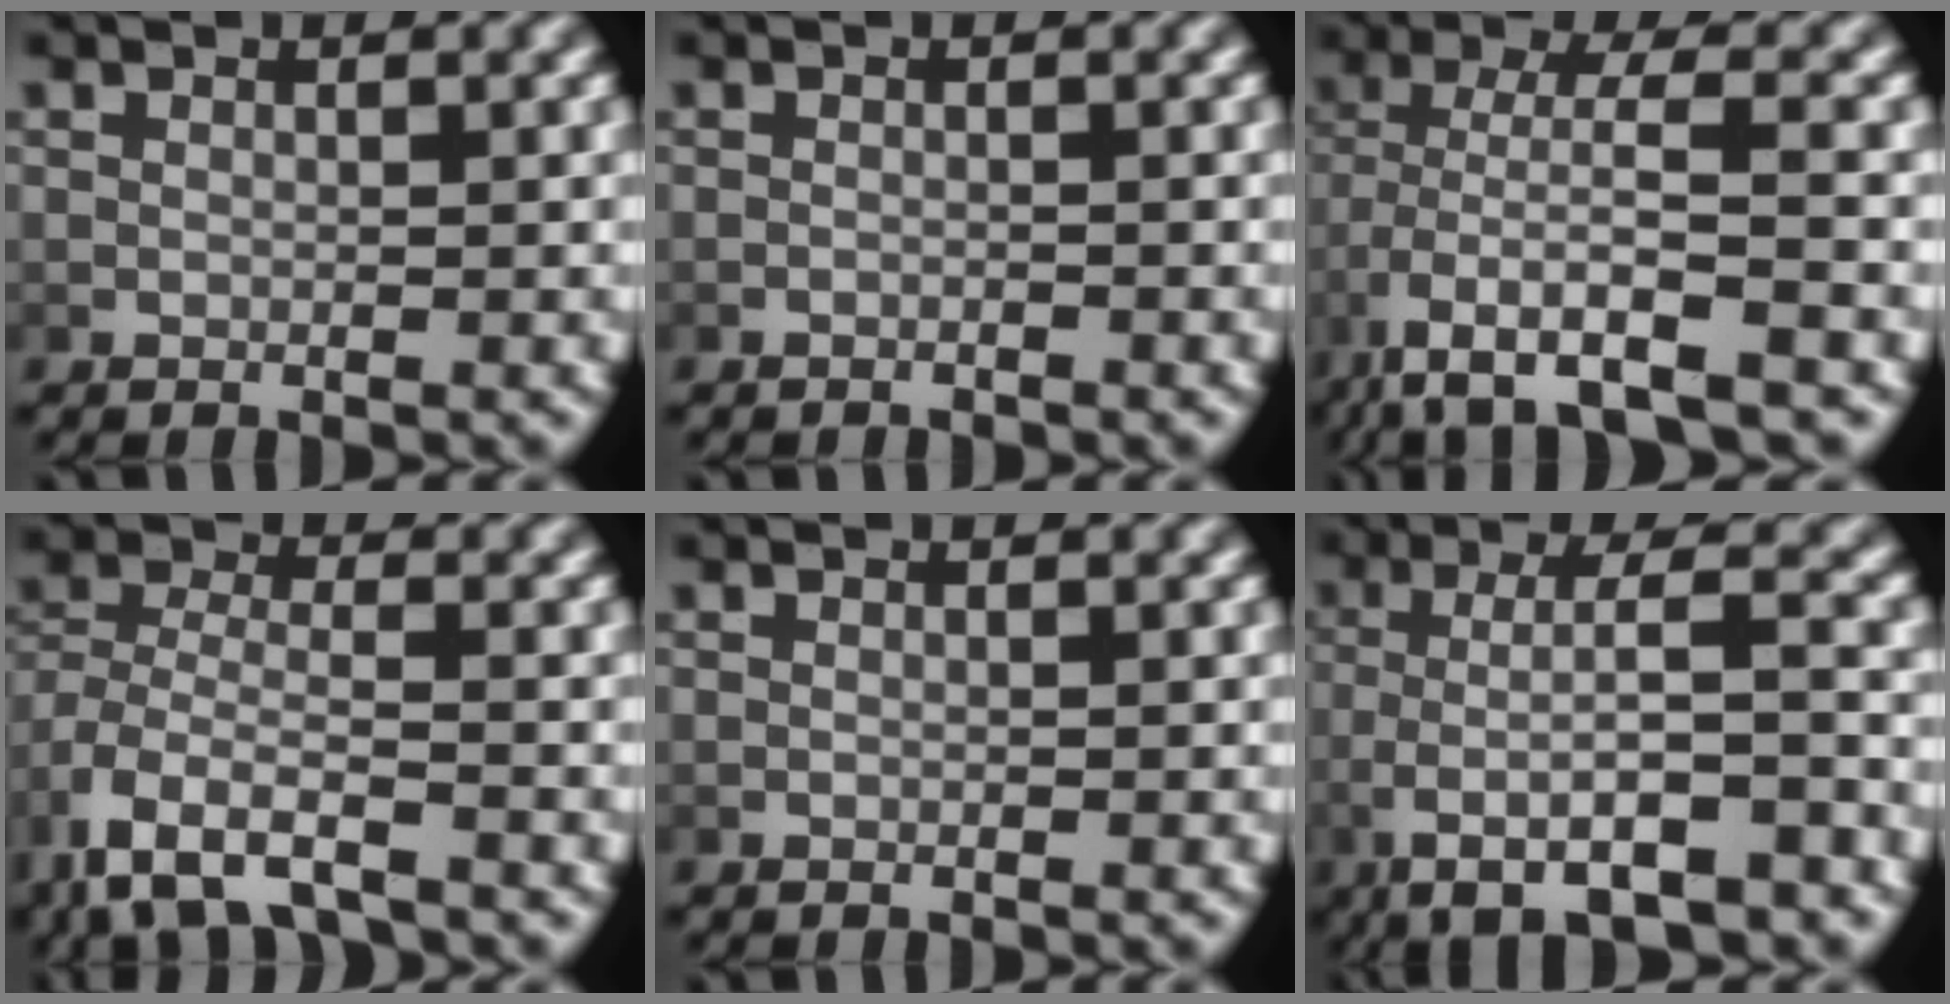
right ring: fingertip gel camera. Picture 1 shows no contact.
{"total": 0.9, "force": [-0.9, 0.0, 0.0], "torque": [-0.006, -0.002, -0.013]}
{"total": 7.0, "force": [-3.6, 2.7, 5.4], "torque": [-0.114, -0.030, -0.035]}
{"total": 4.6, "force": [-2.2, 2.6, 3.2], "torque": [-0.097, -0.039, -0.018]}
{"total": 0.0}
{"total": 6.9, "force": [-2.0, 2.6, 6.1], "torque": [-0.131, -0.013, -0.020]}